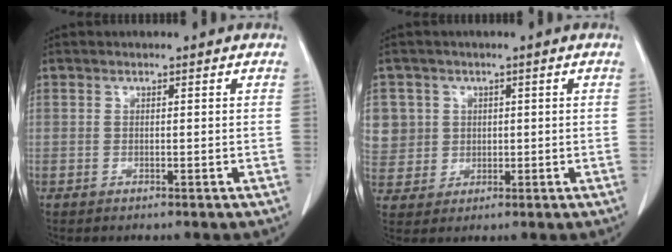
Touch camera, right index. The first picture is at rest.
{"total": 8.6, "force": [2.3, 8.2, 1.1], "torque": [-0.044, 0.026, 0.065]}